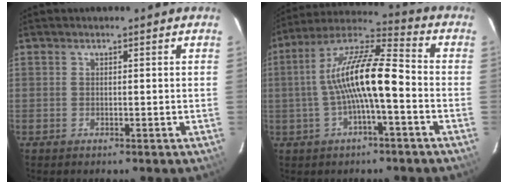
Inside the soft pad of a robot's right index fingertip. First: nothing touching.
{"total": 13.4, "force": [-2.2, 2.6, 13.0], "torque": [-0.243, 0.021, -0.041]}